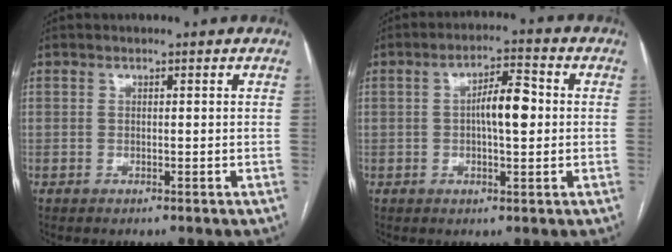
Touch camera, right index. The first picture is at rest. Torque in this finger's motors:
{"motor_torque": [0.61, 0.06, 0.32, 0.09]}